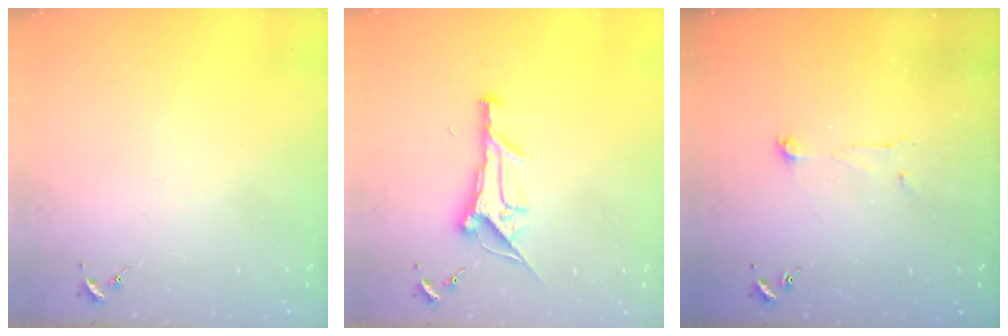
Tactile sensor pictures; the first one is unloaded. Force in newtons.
{"total": 12.8, "press": 12.8, "slide": 0.3}
{"total": 4.8, "press": 4.8, "slide": 0.4}